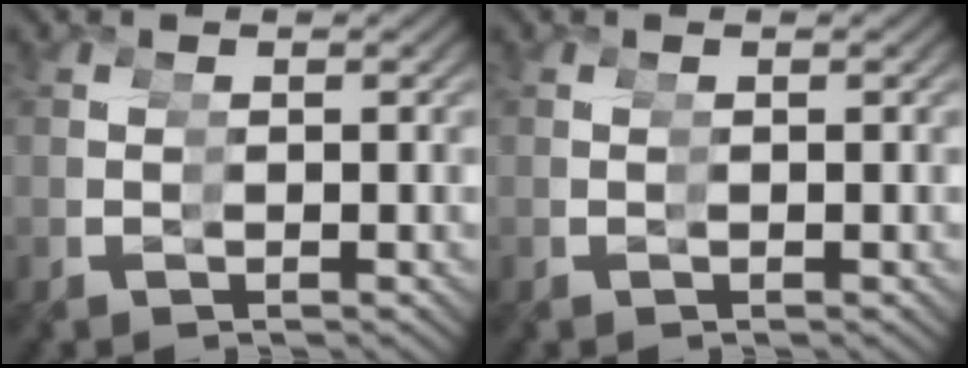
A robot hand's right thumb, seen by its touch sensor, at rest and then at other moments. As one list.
[{"total": 0.0}]